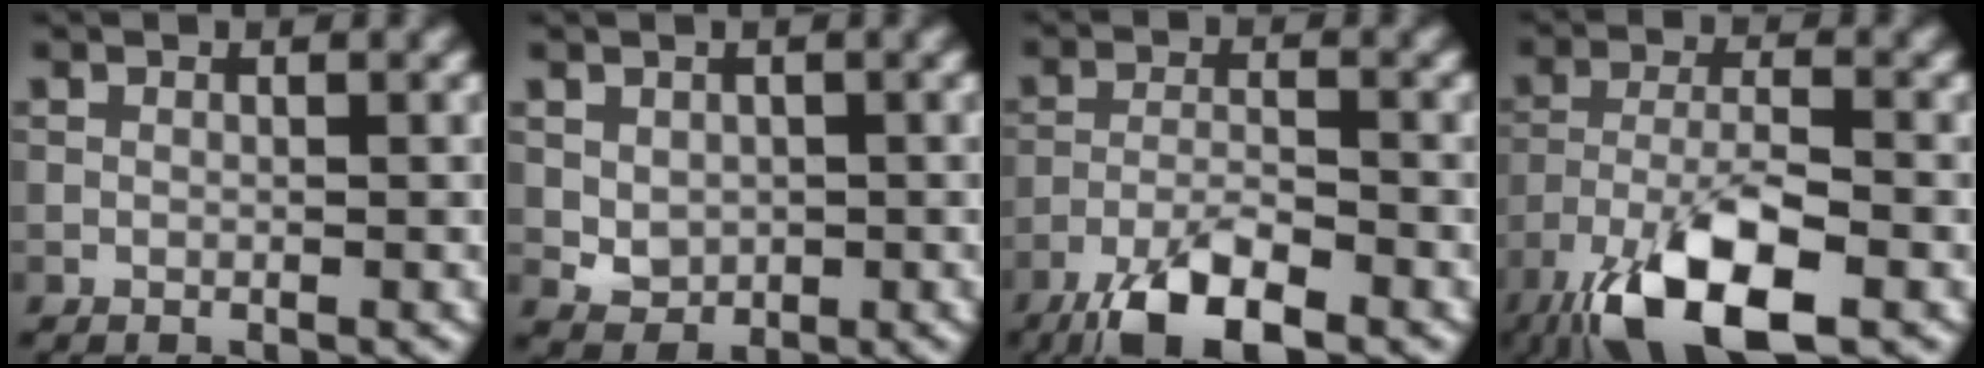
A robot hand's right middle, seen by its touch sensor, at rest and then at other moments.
{"total": 2.3, "force": [0.2, 1.9, 1.3], "torque": [-0.026, -0.007, 0.008]}
{"total": 6.4, "force": [-4.4, 1.8, 4.4], "torque": [-0.082, -0.004, -0.085]}
{"total": 9.6, "force": [-5.5, 3.2, 7.2], "torque": [-0.139, -0.005, -0.104]}